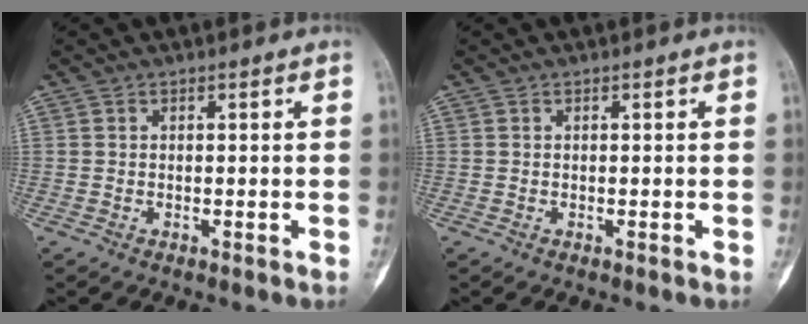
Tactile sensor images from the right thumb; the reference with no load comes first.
{"total": 0.0}